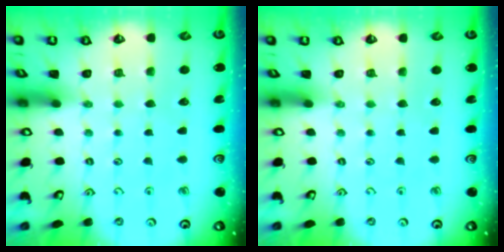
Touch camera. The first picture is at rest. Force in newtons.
{"total": 0.0}